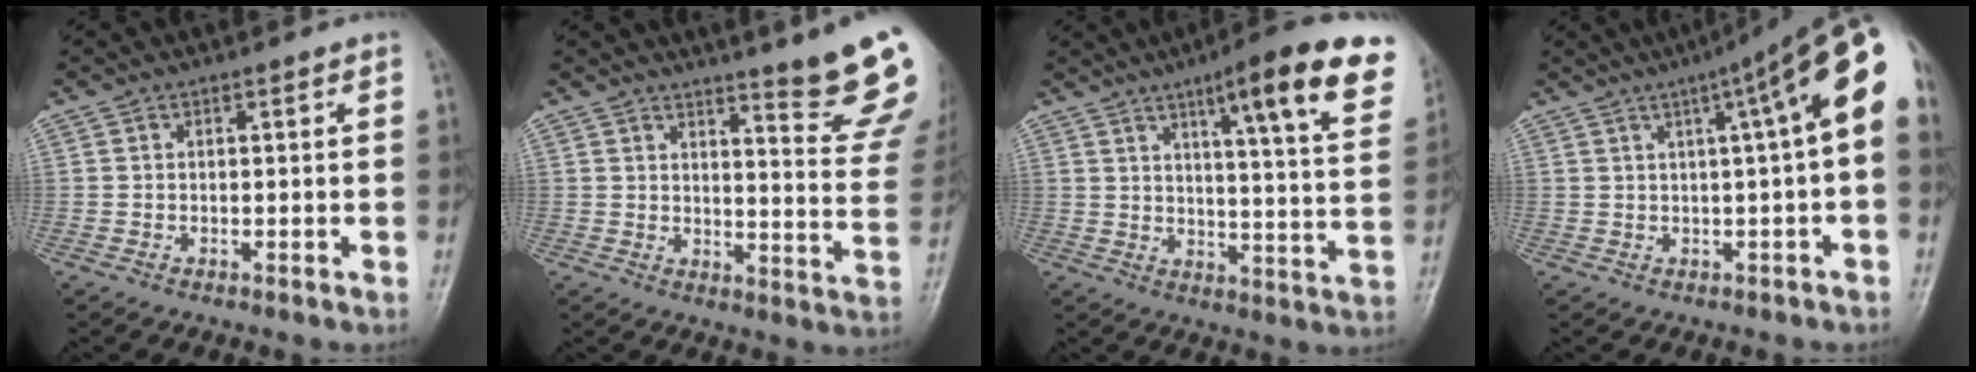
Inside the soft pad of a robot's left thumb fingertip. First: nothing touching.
{"total": 15.9, "force": [11.9, 1.6, 10.4], "torque": [-0.105, -0.103, 0.144]}
{"total": 19.9, "force": [11.4, 3.4, 15.9], "torque": [-0.189, -0.039, 0.147]}
{"total": 13.5, "force": [3.3, 2.4, 12.9], "torque": [-0.166, 0.033, 0.032]}